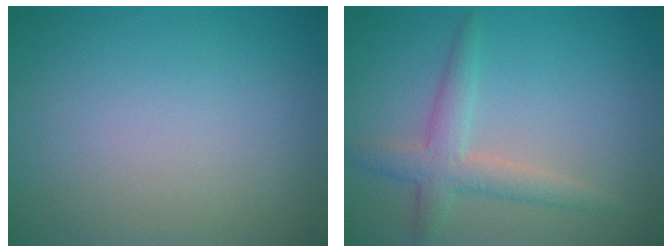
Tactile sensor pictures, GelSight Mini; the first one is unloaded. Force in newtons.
{"total": 3.3, "press": 3.3, "slide": 0.1}